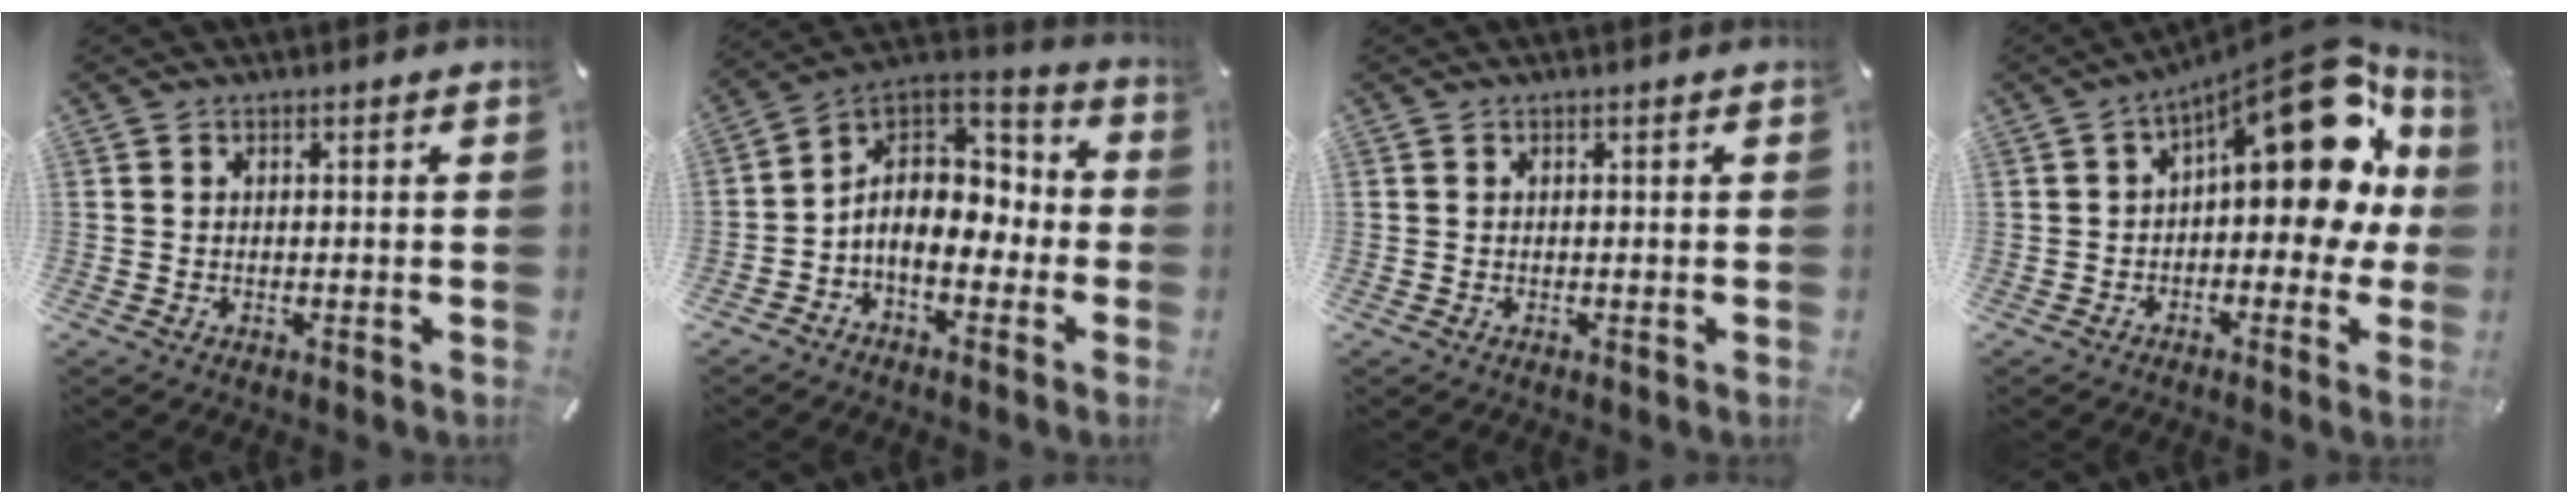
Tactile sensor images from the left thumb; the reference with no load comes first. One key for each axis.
{"total": 11.9, "fx": -2.7, "fy": 9.0, "fz": 7.2, "tx": -0.125, "ty": 0.006, "tz": -0.051}
{"total": 0.0}
{"total": 22.0, "fx": 8.4, "fy": 9.9, "fz": 17.7, "tx": -0.224, "ty": -0.069, "tz": 0.141}